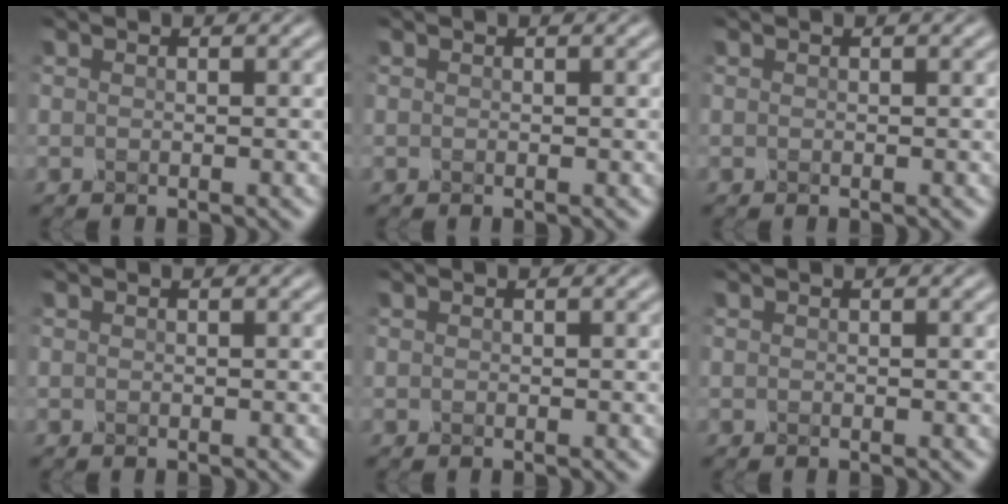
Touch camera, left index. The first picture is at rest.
{"total": 0.0}
{"total": 0.0}
{"total": 0.0}
{"total": 0.0}
{"total": 0.0}